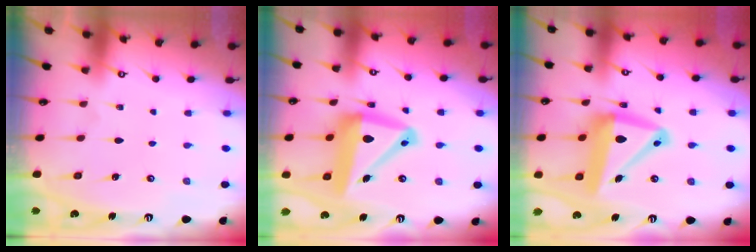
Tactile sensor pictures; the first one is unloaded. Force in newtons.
{"total": 16.7, "press": 16.5, "slide": 2.5}
{"total": 15.6, "press": 15.3, "slide": 2.9}